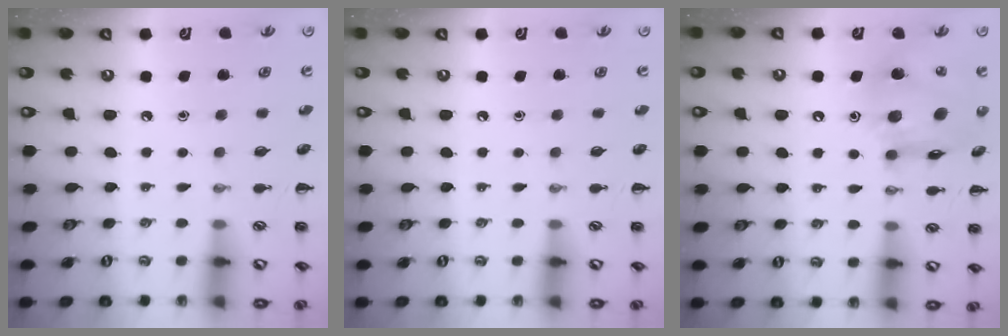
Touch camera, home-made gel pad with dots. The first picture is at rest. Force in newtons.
{"total": 0.0}
{"total": 15.5, "press": 15.3, "slide": 2.3}